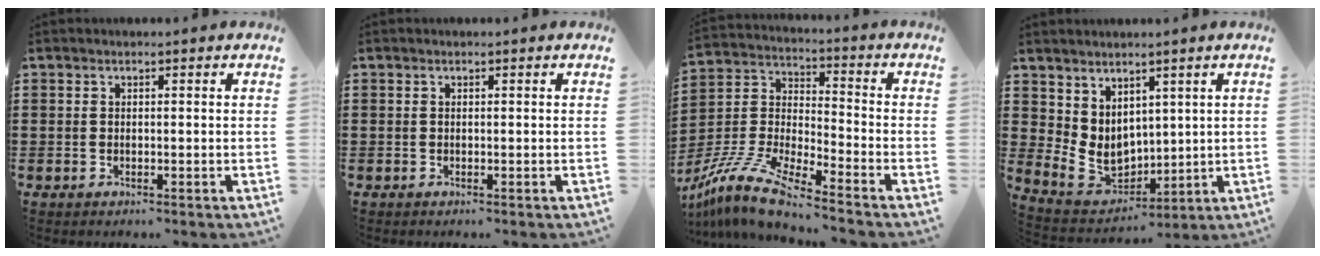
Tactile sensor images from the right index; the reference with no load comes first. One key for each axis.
{"total": 0.0}
{"total": 9.8, "fx": -8.7, "fy": 0.8, "fz": 4.5, "tx": -0.120, "ty": -0.006, "tz": -0.181}
{"total": 6.7, "fx": 1.9, "fy": 5.3, "fz": 3.5, "tx": -0.109, "ty": -0.012, "tz": 0.040}